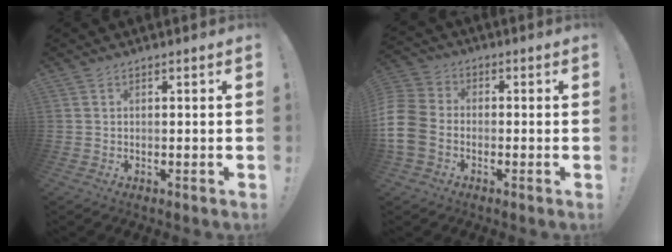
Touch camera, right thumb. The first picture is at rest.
{"total": 10.5, "force": [-3.4, 8.0, 5.9], "torque": [-0.130, 0.026, -0.060]}